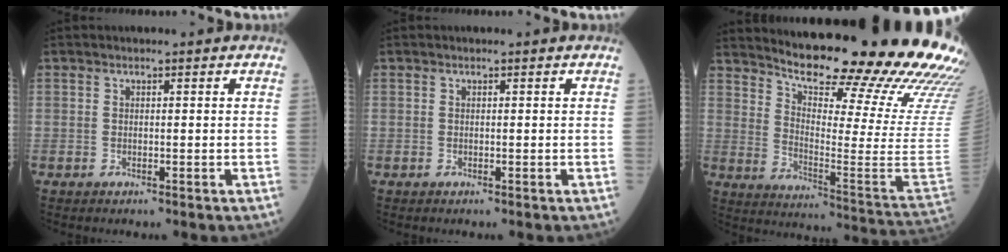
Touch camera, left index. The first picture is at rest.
{"total": 0.0}
{"total": 30.9, "force": [26.6, 0.6, 15.8], "torque": [-0.217, -0.124, 0.342]}